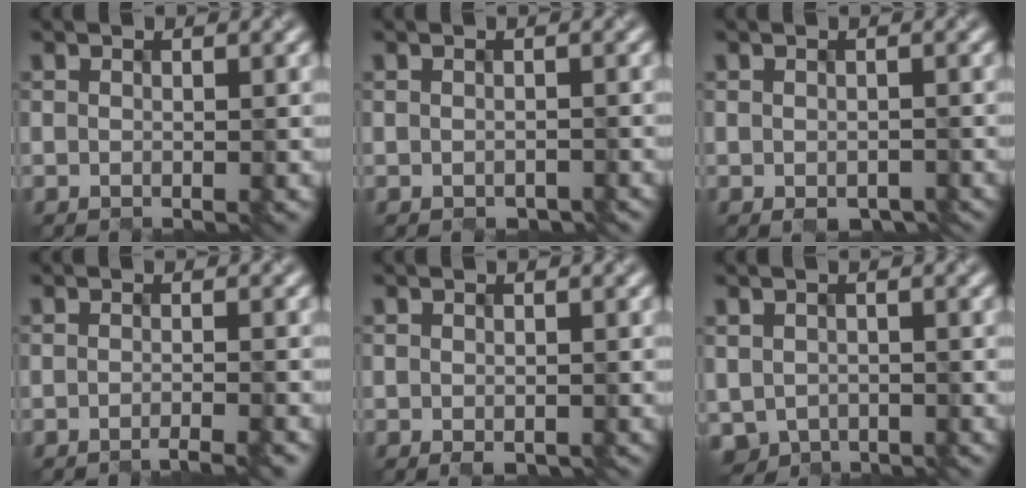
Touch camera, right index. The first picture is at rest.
{"total": 0.8, "force": [-0.8, 0.2, 0.1], "torque": [-0.002, -0.001, 0.004]}
{"total": 1.6, "force": [-1.2, 0.7, 0.7], "torque": [-0.014, -0.008, -0.002]}
{"total": 1.7, "force": [-1.4, 0.0, 0.9], "torque": [-0.010, -0.002, -0.022]}
{"total": 0.6, "force": [-0.6, 0.0, 0.1], "torque": [-0.005, -0.002, 0.003]}
{"total": 3.2, "force": [-1.0, 2.5, 1.7], "torque": [-0.039, -0.011, 0.002]}